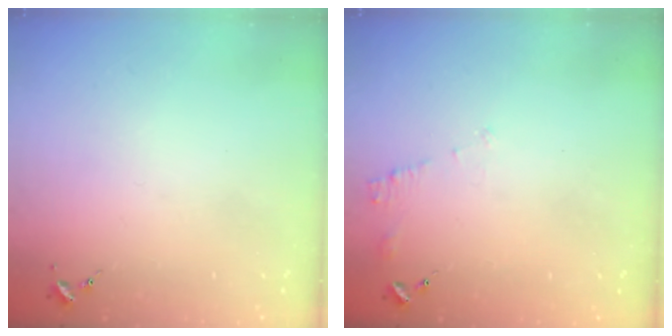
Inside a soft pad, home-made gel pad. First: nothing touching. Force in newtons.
{"total": 6.8, "press": 6.8, "slide": 0.6}